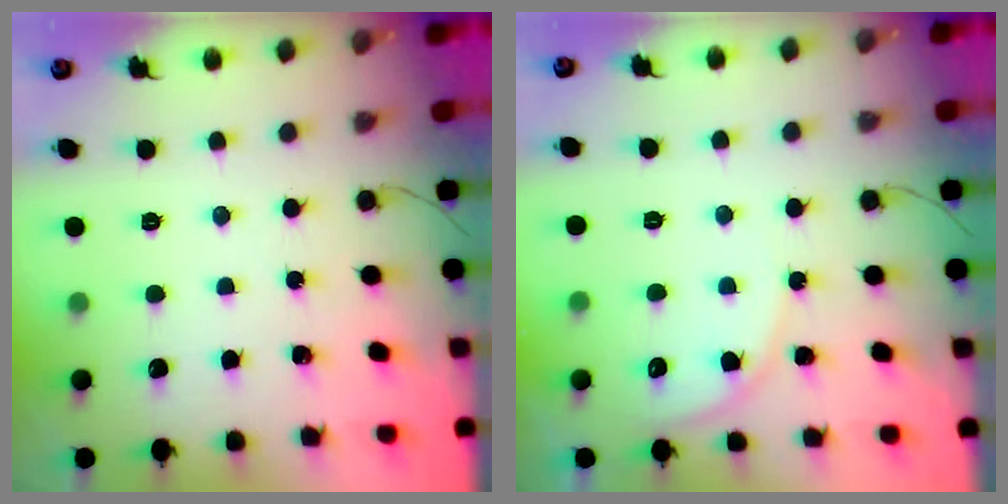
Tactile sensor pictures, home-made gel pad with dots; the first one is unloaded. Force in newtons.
{"total": 5.6, "press": 5.6, "slide": 0.3}